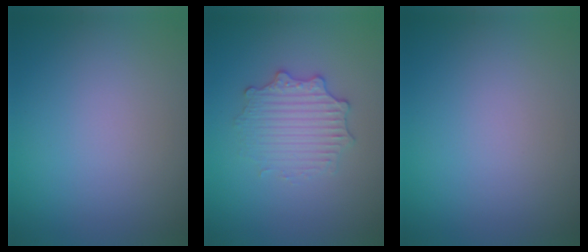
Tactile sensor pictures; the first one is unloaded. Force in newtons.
{"total": 3.1, "press": 2.9, "slide": 1.0}
{"total": 0.0}